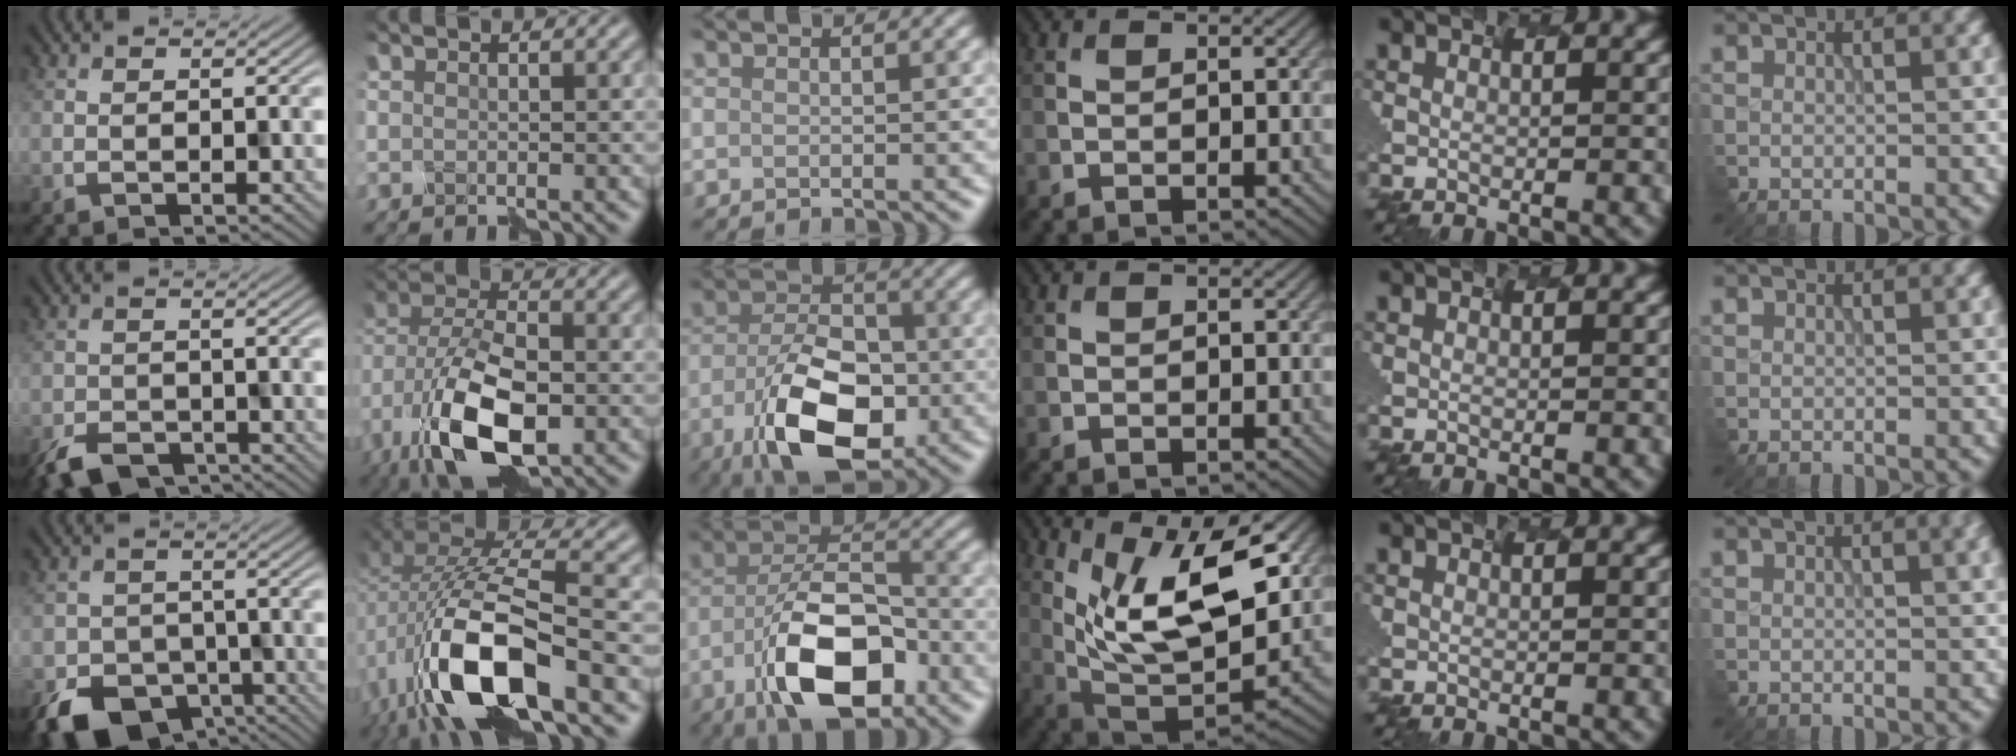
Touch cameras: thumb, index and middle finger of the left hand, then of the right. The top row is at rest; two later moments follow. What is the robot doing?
{"motion": "disassemble", "object": "markers"}